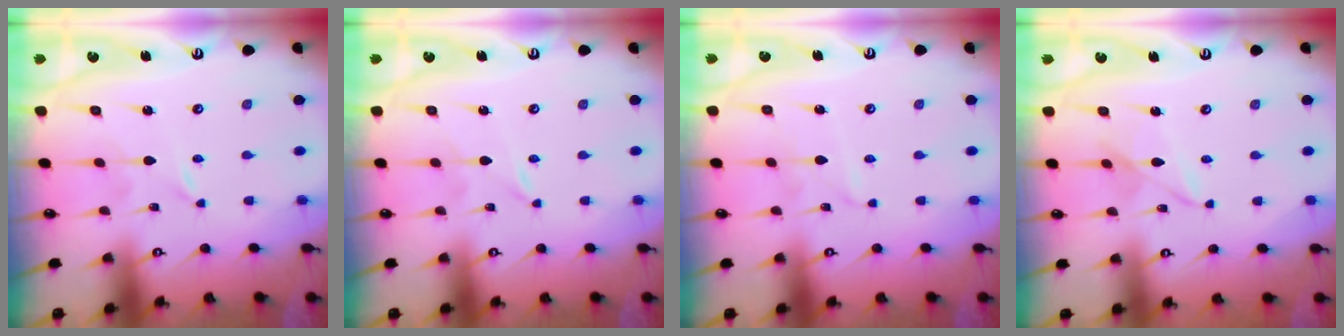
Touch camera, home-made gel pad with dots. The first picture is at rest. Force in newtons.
{"total": 0.0}
{"total": 2.1, "press": 2.1, "slide": 0.3}
{"total": 4.5, "press": 4.5, "slide": 0.3}